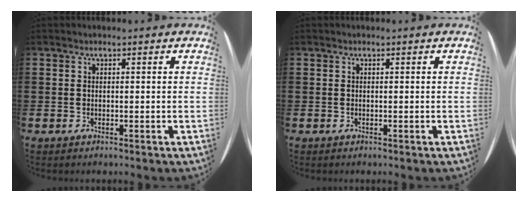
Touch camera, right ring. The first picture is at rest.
{"total": 0.0}